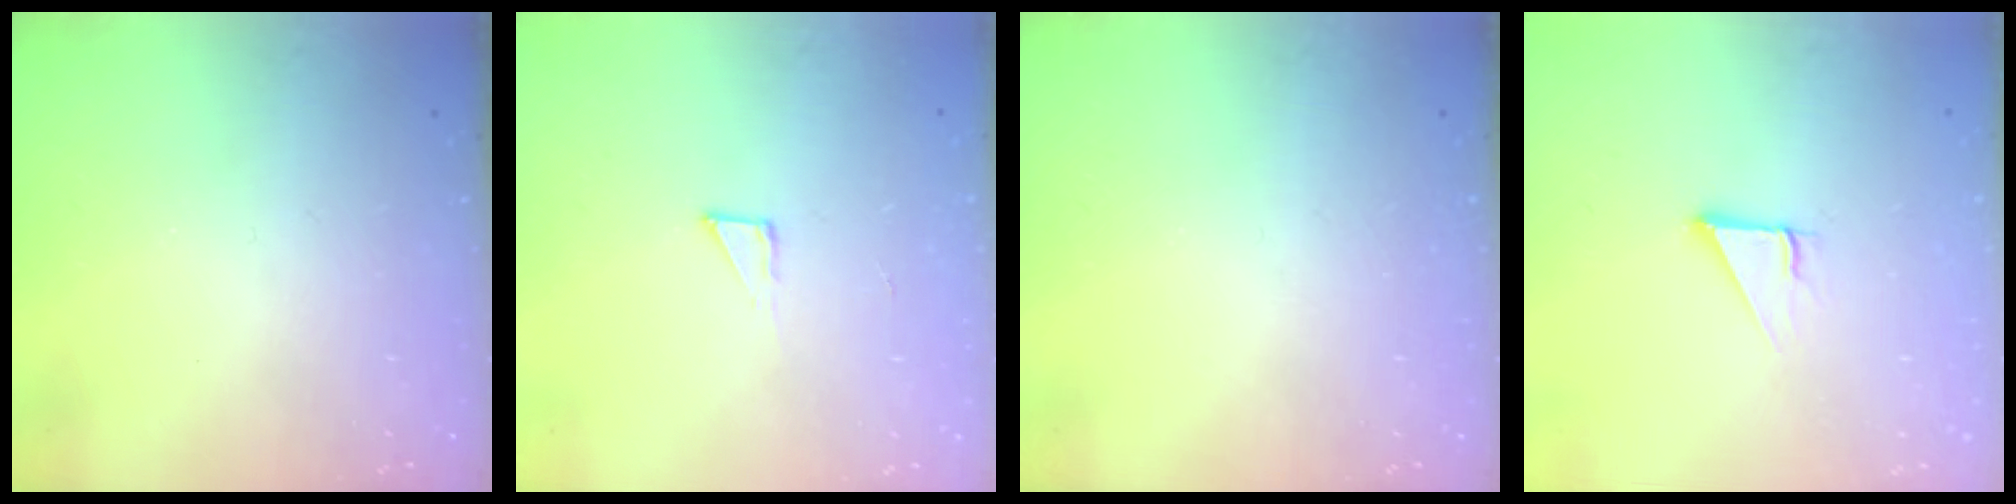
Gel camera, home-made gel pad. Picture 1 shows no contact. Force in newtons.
{"total": 3.7, "press": 3.7, "slide": 0.4}
{"total": 0.0}
{"total": 3.7, "press": 3.7, "slide": 0.2}